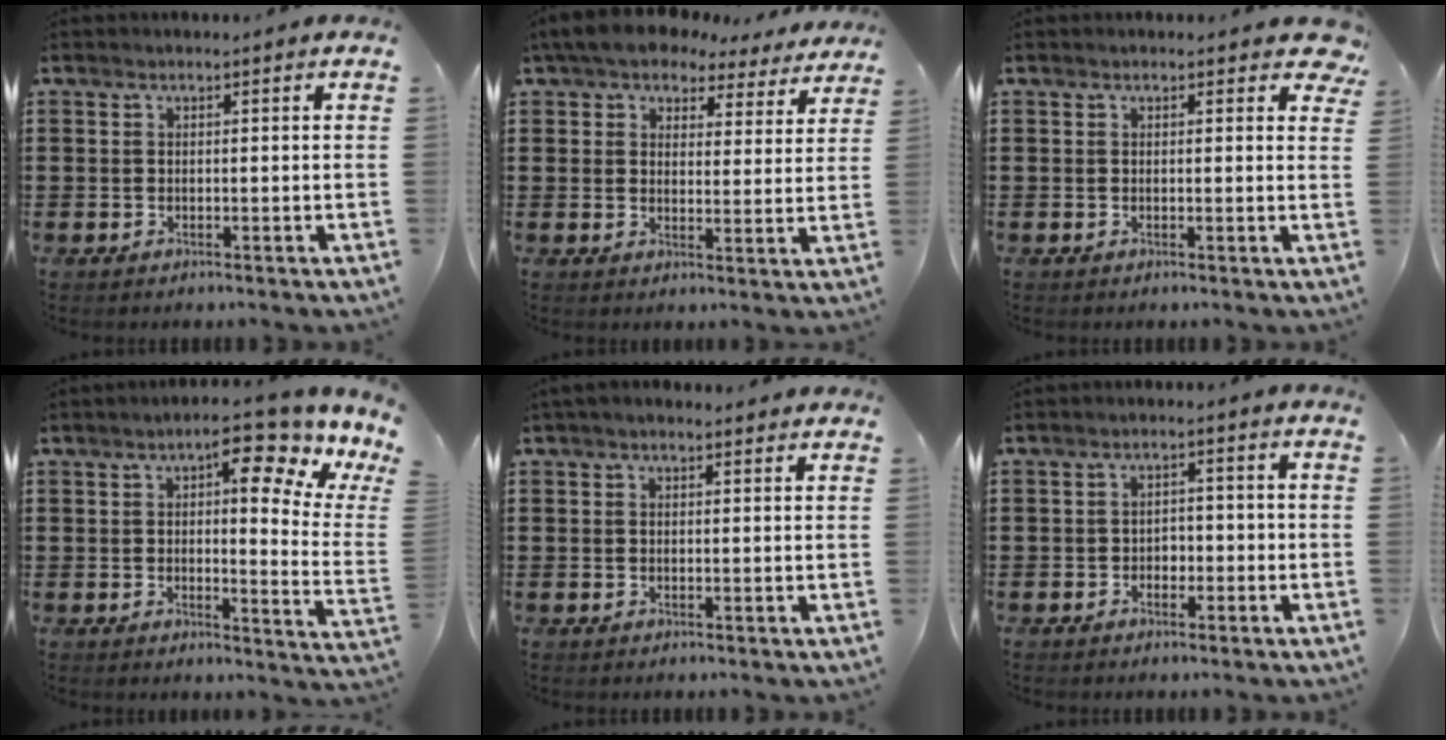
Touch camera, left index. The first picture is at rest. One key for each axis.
{"total": 6.7, "fx": 6.1, "fy": 1.9, "fz": 2.0, "tx": -0.069, "ty": -0.023, "tz": 0.110}
{"total": 1.3, "fx": 0.9, "fy": 0.7, "fz": 0.7, "tx": -0.002, "ty": 0.001, "tz": 0.013}
{"total": 9.8, "fx": 6.2, "fy": 1.6, "fz": 7.4, "tx": -0.106, "ty": -0.039, "tz": 0.092}
{"total": 1.5, "fx": 1.2, "fy": 0.6, "fz": 0.7, "tx": -0.016, "ty": 0.006, "tz": 0.023}
{"total": 2.0, "fx": -1.1, "fy": 1.3, "fz": 0.9, "tx": -0.022, "ty": 0.005, "tz": -0.027}